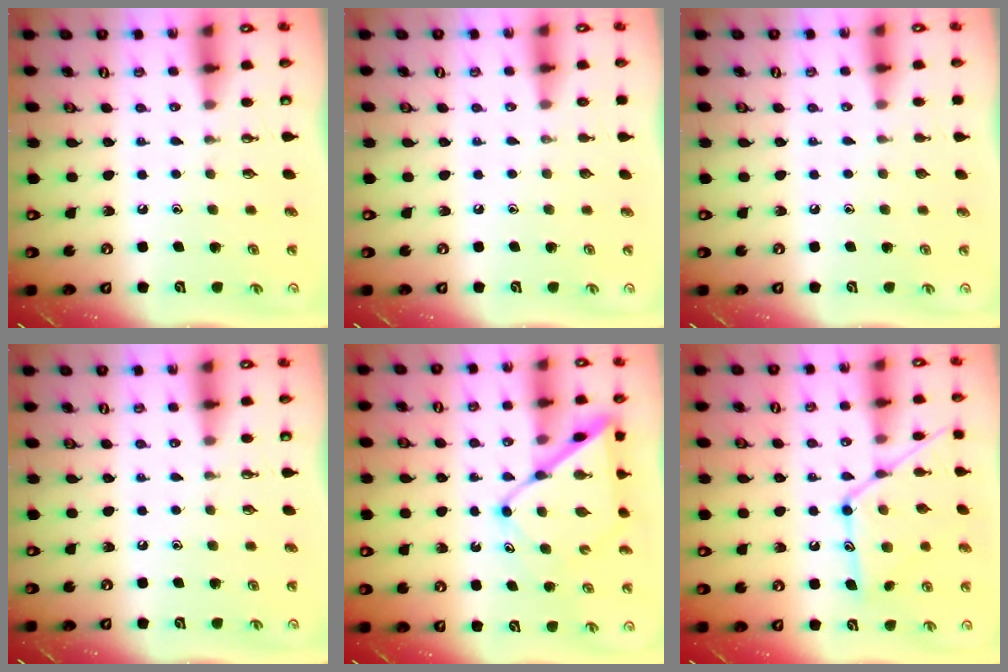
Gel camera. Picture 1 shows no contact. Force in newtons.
{"total": 0.0}
{"total": 0.0}
{"total": 0.0}
{"total": 12.6, "press": 12.5, "slide": 1.0}
{"total": 15.0, "press": 15.0, "slide": 0.9}